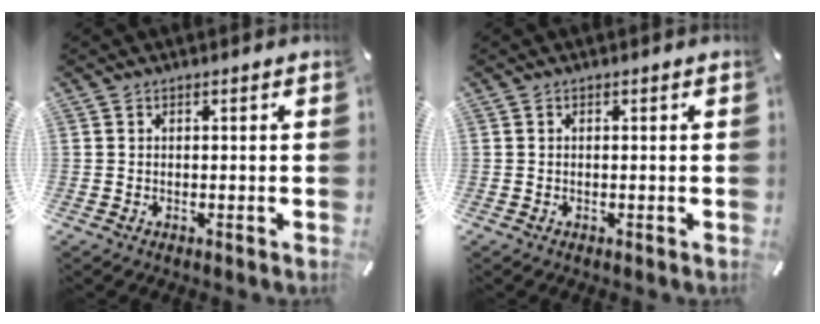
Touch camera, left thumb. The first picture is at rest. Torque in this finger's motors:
{"motor_torque": [-0.09, 0.11, 0.00, 0.00, 0.00]}